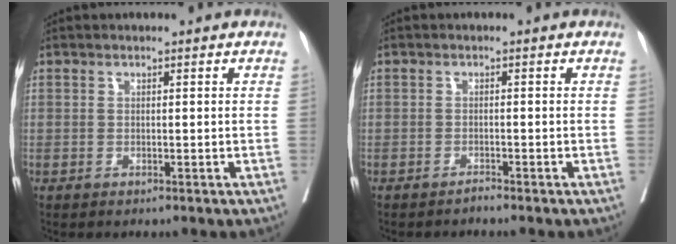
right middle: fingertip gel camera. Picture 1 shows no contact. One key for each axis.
{"total": 0.7, "fx": -0.7, "fy": -0.2, "fz": 0.1, "tx": 0.000, "ty": -0.001, "tz": -0.012}